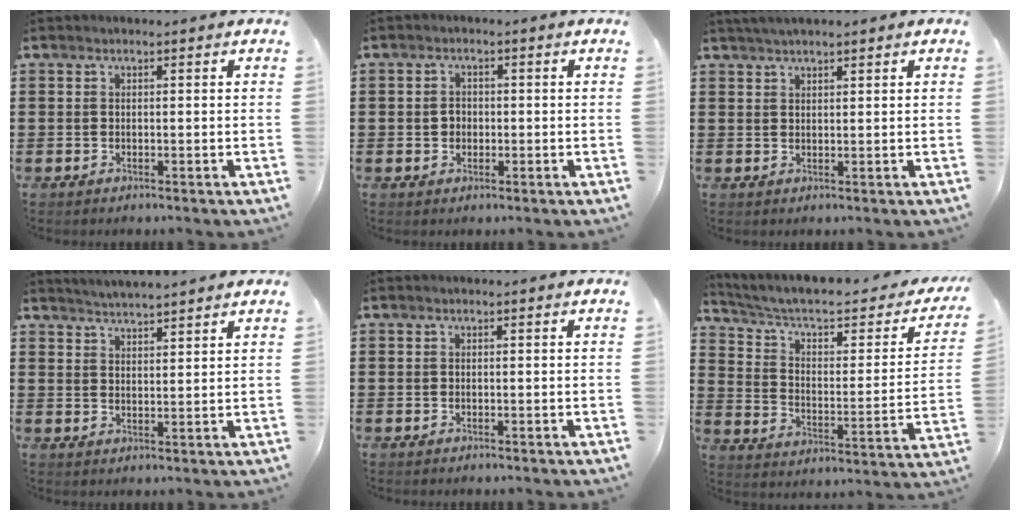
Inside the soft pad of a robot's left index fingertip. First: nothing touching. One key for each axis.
{"total": 1.8, "fx": -0.1, "fy": 1.6, "fz": 0.8, "tx": -0.019, "ty": 0.007, "tz": -0.005}
{"total": 2.1, "fx": 1.8, "fy": 0.3, "fz": 0.9, "tx": -0.021, "ty": 0.005, "tz": 0.034}
{"total": 2.9, "fx": 2.9, "fy": -0.6, "fz": 0.0, "tx": -0.008, "ty": -0.011, "tz": 0.053}
{"total": 0.0}
{"total": 5.9, "fx": 4.2, "fy": 1.9, "fz": 3.7, "tx": -0.093, "ty": -0.029, "tz": 0.067}